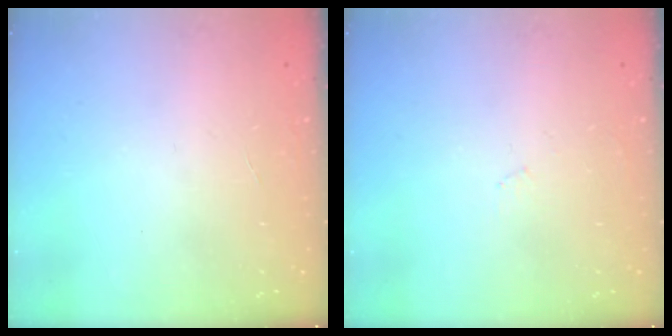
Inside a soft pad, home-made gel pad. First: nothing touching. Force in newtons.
{"total": 2.7, "press": 2.6, "slide": 0.4}